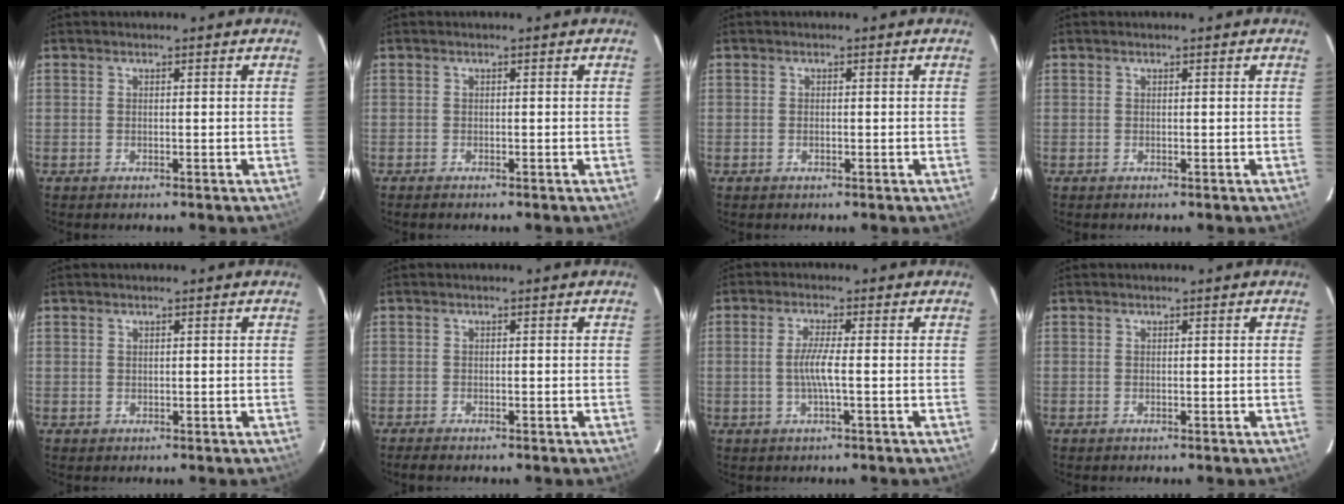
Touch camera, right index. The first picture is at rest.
{"total": 0.7, "force": [-0.6, 0.2, 0.2], "torque": [-0.007, -0.003, -0.012]}
{"total": 0.6, "force": [-0.2, 0.4, 0.4], "torque": [-0.009, 0.001, -0.004]}
{"total": 0.0}
{"total": 0.6, "force": [0.2, 0.6, 0.0], "torque": [0.004, 0.003, 0.003]}
{"total": 2.2, "force": [-1.9, 0.4, 1.0], "torque": [-0.024, -0.011, -0.032]}
{"total": 3.9, "force": [-0.7, -0.3, 3.8], "torque": [-0.075, -0.003, -0.014]}
{"total": 0.0}